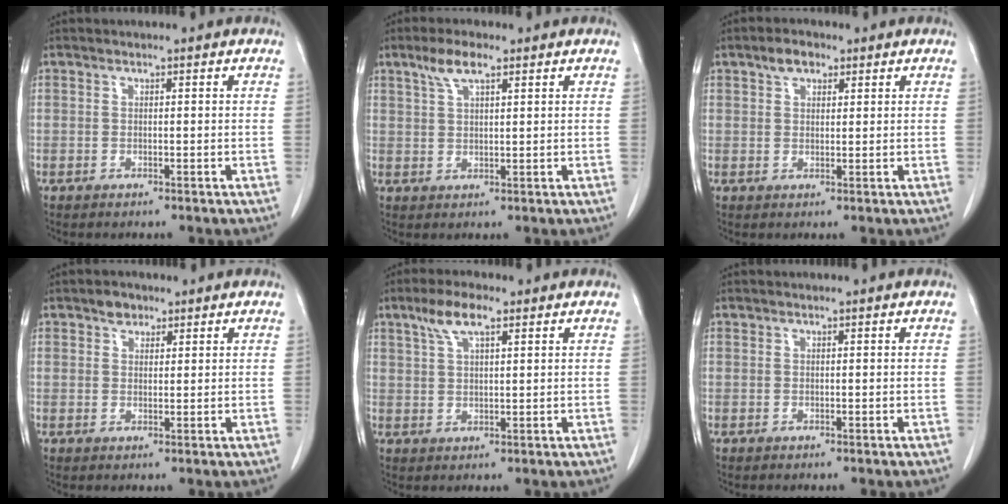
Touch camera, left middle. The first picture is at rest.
{"total": 4.4, "force": [2.8, 1.1, 3.2], "torque": [-0.070, 0.010, 0.056]}
{"total": 3.1, "force": [1.9, 1.8, 1.7], "torque": [-0.032, 0.009, 0.034]}
{"total": 2.3, "force": [1.5, 1.6, 0.7], "torque": [-0.011, 0.005, 0.023]}
{"total": 5.4, "force": [3.2, 1.4, 4.1], "torque": [-0.087, 0.015, 0.063]}
{"total": 0.0}